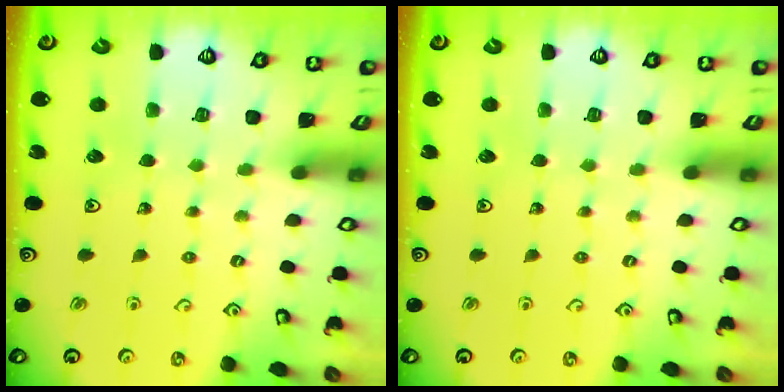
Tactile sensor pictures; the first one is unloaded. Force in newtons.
{"total": 0.0}